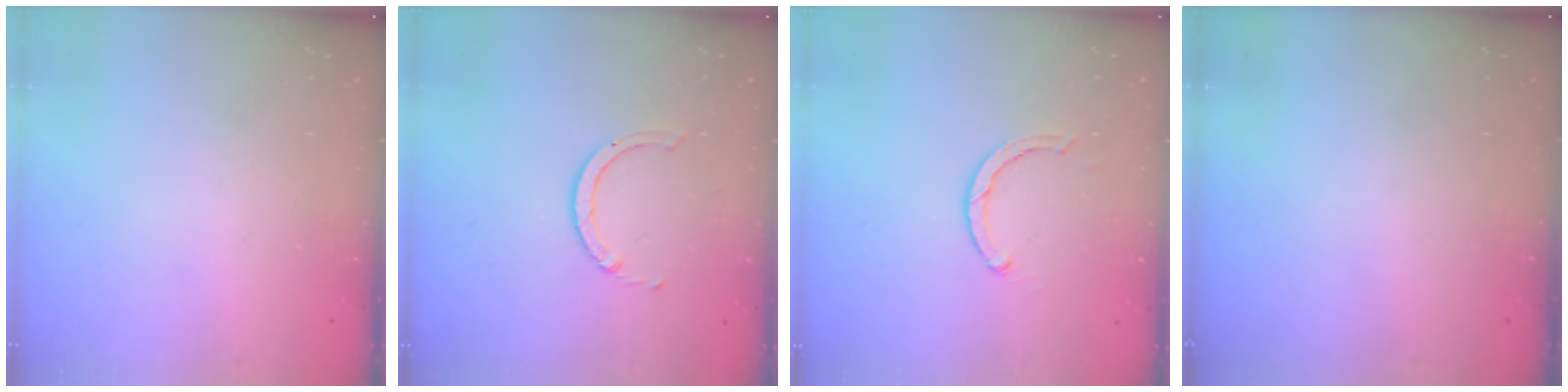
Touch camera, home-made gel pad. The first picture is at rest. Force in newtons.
{"total": 2.3, "press": 2.3, "slide": 0.3}
{"total": 2.6, "press": 2.5, "slide": 0.4}
{"total": 0.0}